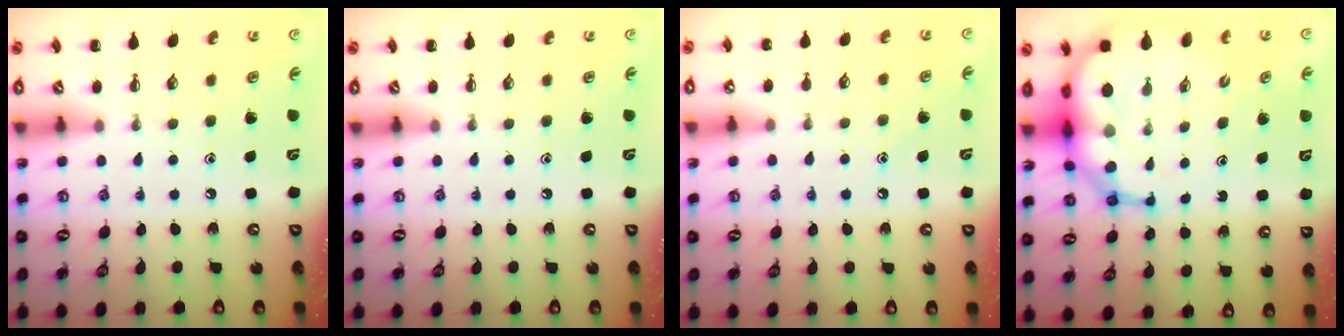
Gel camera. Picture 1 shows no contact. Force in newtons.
{"total": 0.0}
{"total": 8.0, "press": 7.9, "slide": 1.6}
{"total": 14.7, "press": 14.3, "slide": 3.6}